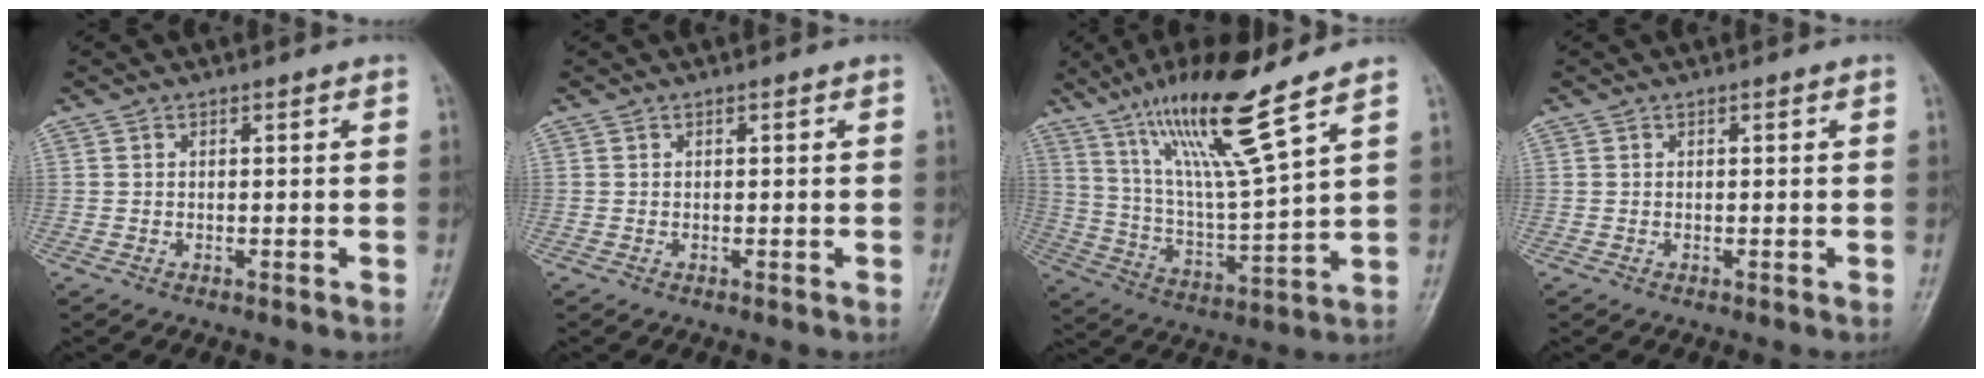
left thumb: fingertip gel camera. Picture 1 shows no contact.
{"total": 0.0}
{"total": 17.1, "force": [11.4, 1.2, 12.7], "torque": [-0.221, -0.062, 0.215]}
{"total": 0.0}